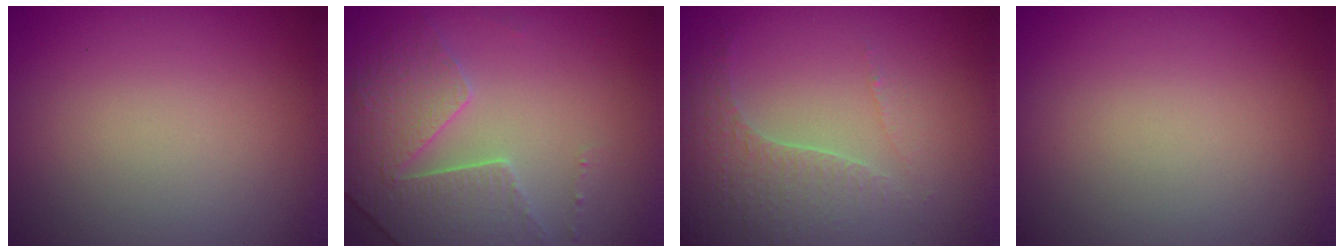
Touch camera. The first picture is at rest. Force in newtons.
{"total": 4.0, "press": 3.9, "slide": 1.1}
{"total": 4.3, "press": 3.1, "slide": 3.0}
{"total": 0.0}